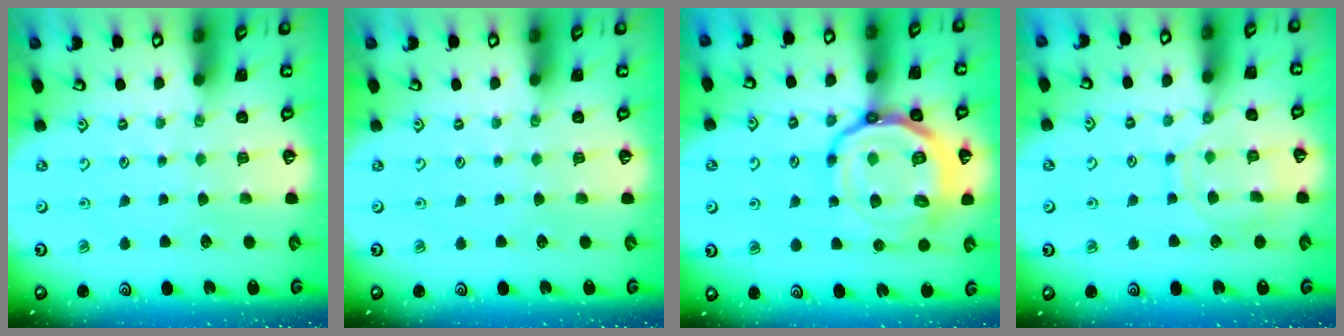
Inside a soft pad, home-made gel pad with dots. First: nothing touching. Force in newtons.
{"total": 0.0}
{"total": 22.5, "press": 22.3, "slide": 2.3}
{"total": 11.0, "press": 11.0, "slide": 0.8}